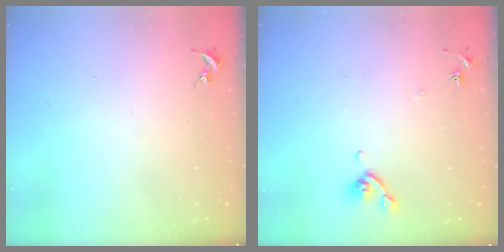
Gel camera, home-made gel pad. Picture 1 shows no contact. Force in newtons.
{"total": 6.6, "press": 6.4, "slide": 1.6}